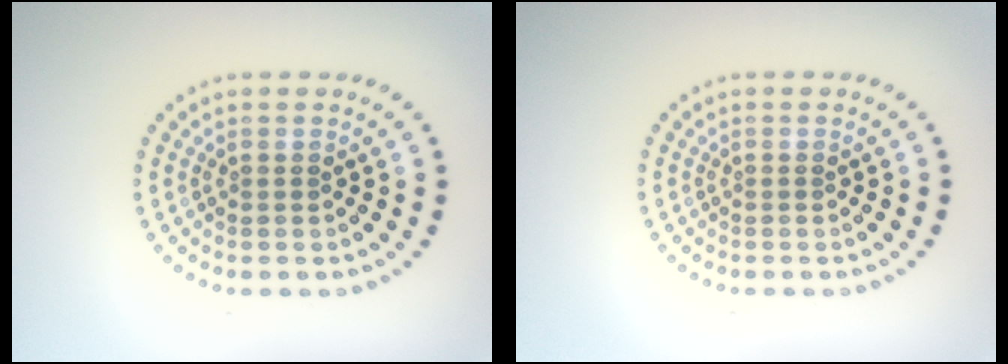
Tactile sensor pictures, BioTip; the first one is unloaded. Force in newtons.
{"total": 0.0}